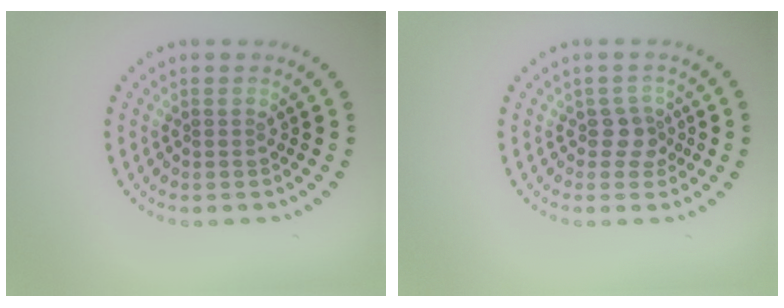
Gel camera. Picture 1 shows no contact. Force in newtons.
{"total": 1.7, "press": 1.4, "slide": 1.0}